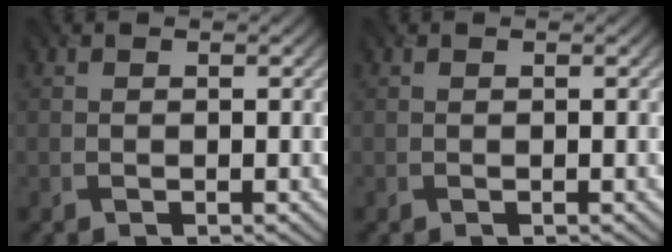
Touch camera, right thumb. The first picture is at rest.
{"total": 0.0}